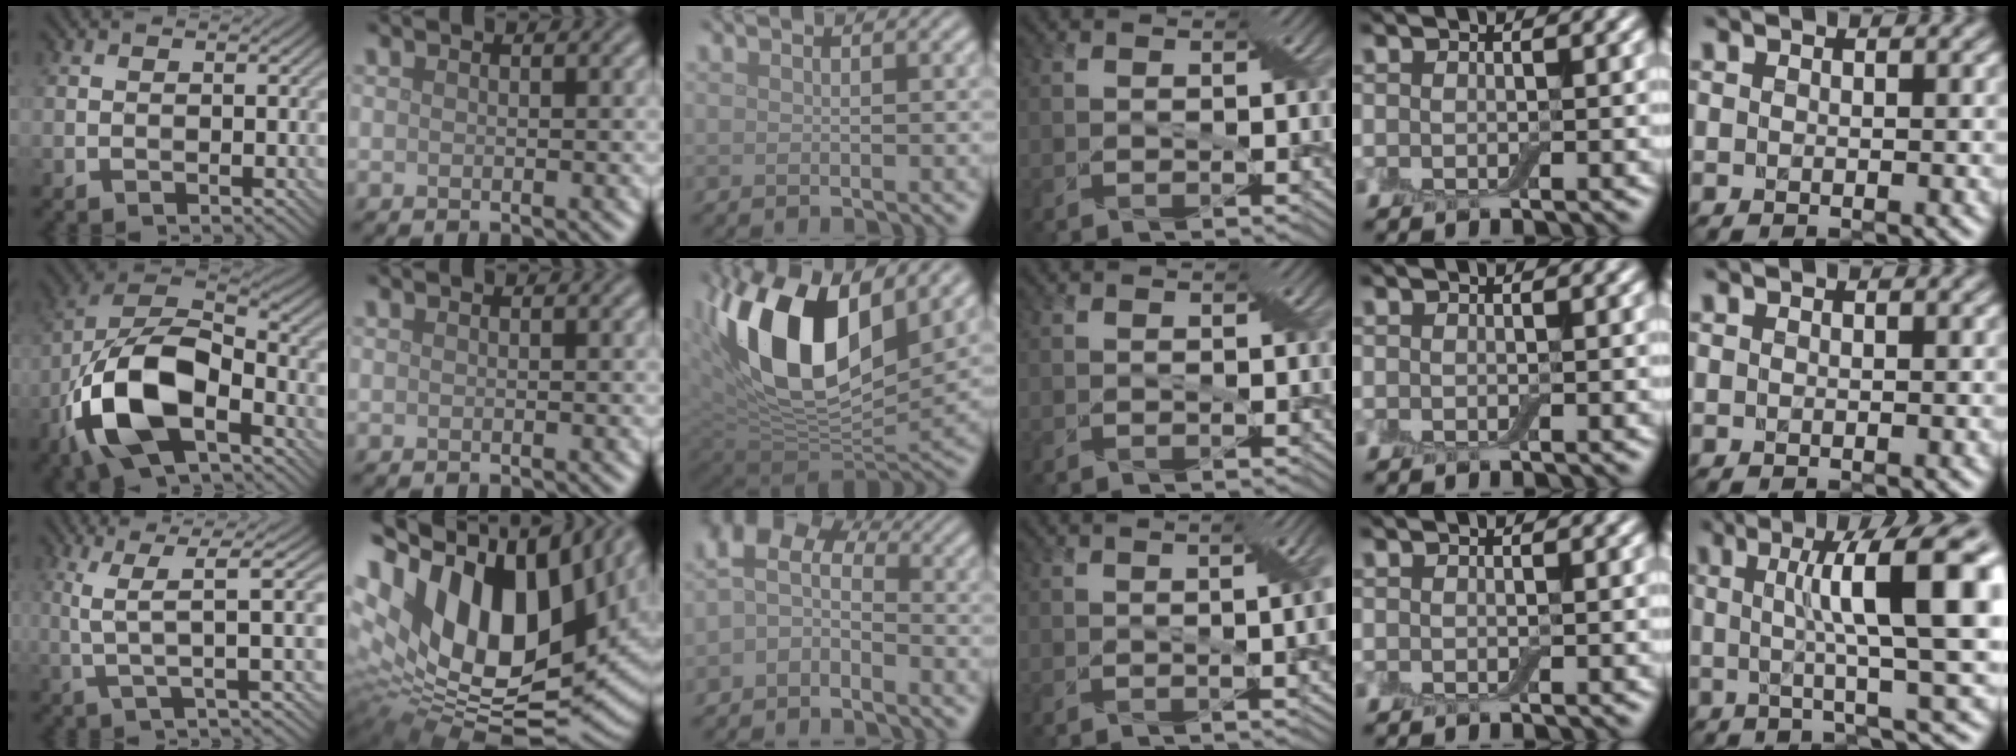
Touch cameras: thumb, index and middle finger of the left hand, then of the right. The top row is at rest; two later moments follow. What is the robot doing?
{"motion": "cut", "object": "cling film"}